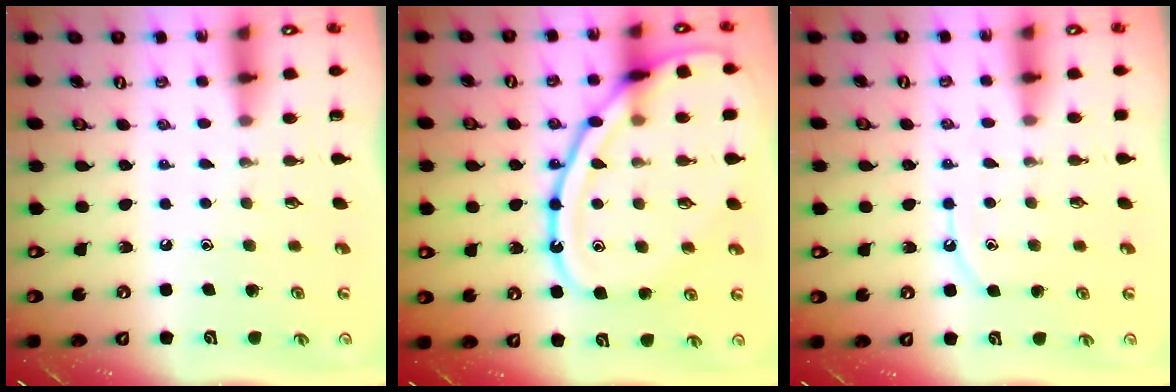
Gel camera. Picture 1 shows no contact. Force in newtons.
{"total": 21.6, "press": 21.5, "slide": 2.0}
{"total": 6.2, "press": 6.1, "slide": 0.7}